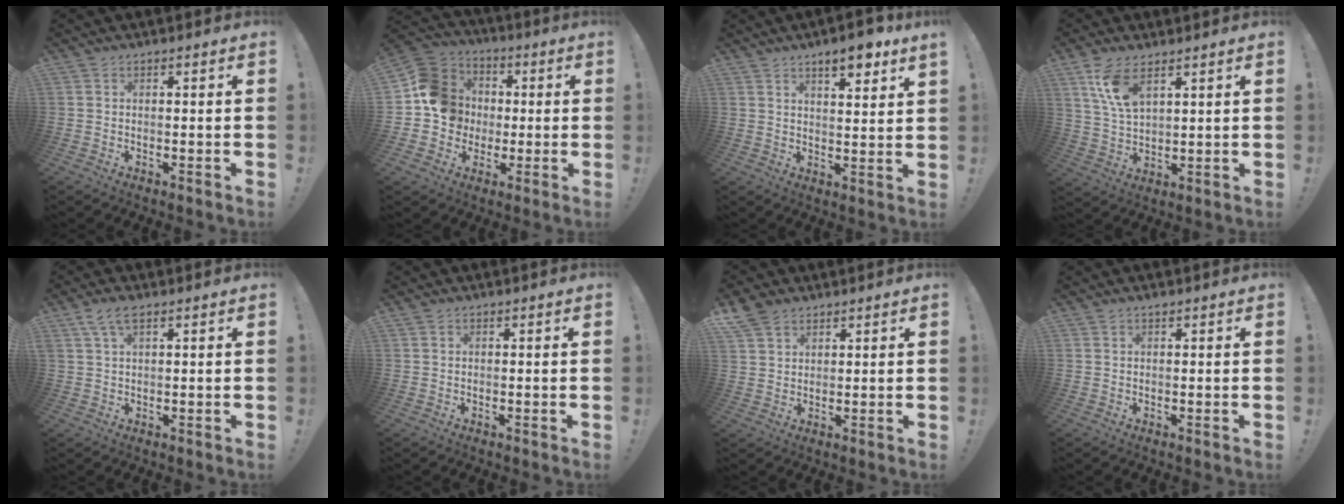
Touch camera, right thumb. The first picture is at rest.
{"total": 14.3, "force": [-0.2, 13.2, 5.4], "torque": [-0.066, 0.021, 0.013]}
{"total": 7.4, "force": [5.3, 1.3, 5.0], "torque": [-0.068, -0.030, 0.087]}
{"total": 9.5, "force": [5.7, 4.3, 6.3], "torque": [-0.131, -0.019, 0.107]}
{"total": 5.0, "force": [2.9, 2.1, 3.6], "torque": [-0.066, -0.002, 0.055]}
{"total": 0.6, "force": [0.4, 0.4, 0.0], "torque": [0.008, -0.003, 0.007]}
{"total": 6.5, "force": [4.7, 4.0, 2.1], "torque": [-0.041, -0.020, 0.092]}
{"total": 0.7, "force": [0.7, 0.0, 0.2], "torque": [-0.003, -0.002, 0.014]}